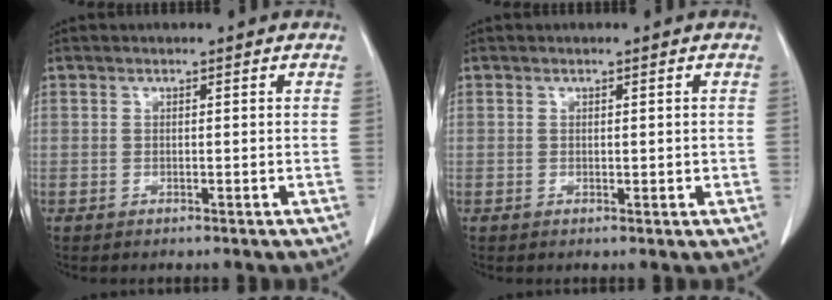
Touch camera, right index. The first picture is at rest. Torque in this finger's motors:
{"motor_torque": [0.06, 0.13, 0.06, 0.05]}